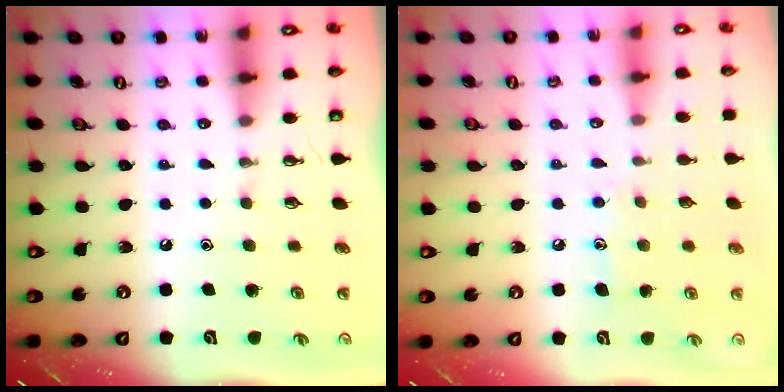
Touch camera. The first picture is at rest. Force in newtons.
{"total": 7.0, "press": 7.0, "slide": 0.6}